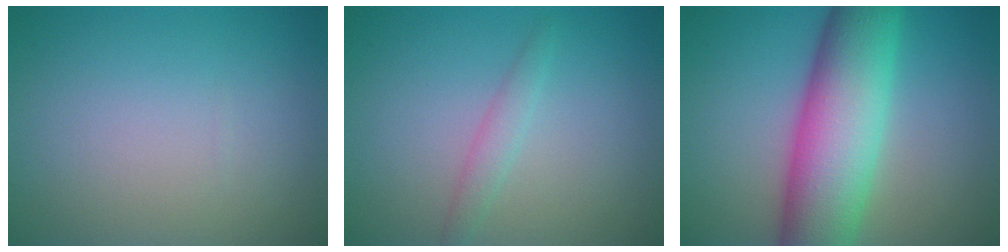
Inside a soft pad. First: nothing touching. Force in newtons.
{"total": 1.4, "press": 1.4, "slide": 0.1}
{"total": 11.2, "press": 11.2, "slide": 0.4}